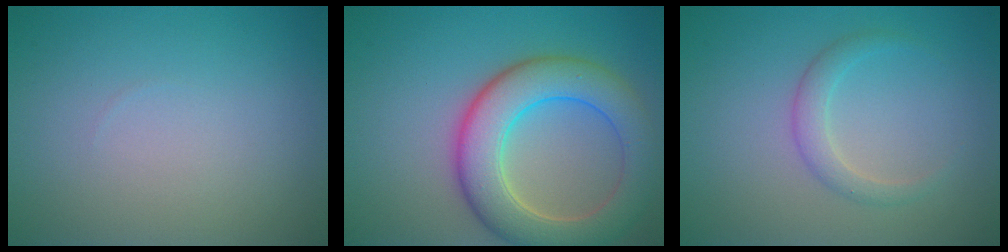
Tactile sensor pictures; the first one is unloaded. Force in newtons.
{"total": 8.0, "press": 7.9, "slide": 0.7}
{"total": 1.9, "press": 1.9, "slide": 0.1}